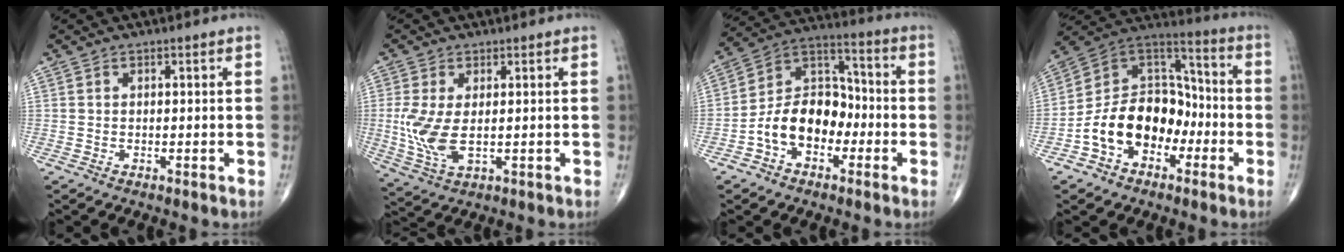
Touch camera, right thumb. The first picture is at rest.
{"total": 7.8, "force": [0.0, 3.8, 6.9], "torque": [-0.159, -0.012, 0.010]}
{"total": 13.3, "force": [-4.0, 9.2, 8.8], "torque": [-0.124, 0.052, -0.080]}
{"total": 16.7, "force": [-5.5, 12.0, 10.2], "torque": [-0.138, 0.070, -0.104]}